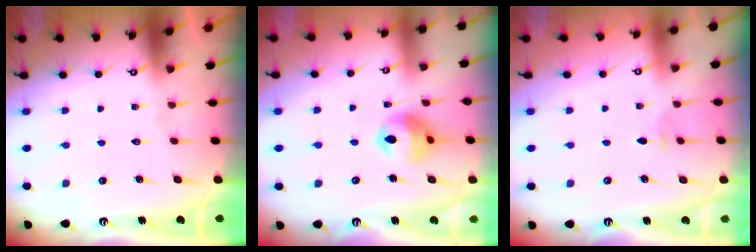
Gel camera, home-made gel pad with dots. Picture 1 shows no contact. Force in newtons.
{"total": 11.0, "press": 10.9, "slide": 1.9}
{"total": 2.8, "press": 2.7, "slide": 0.7}